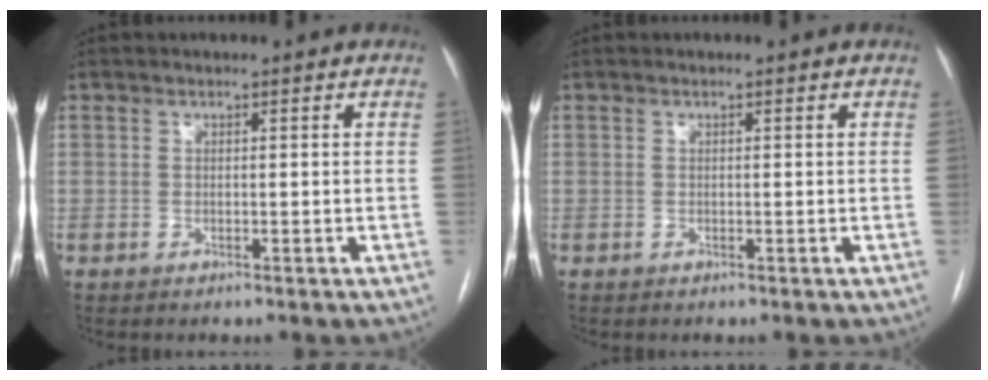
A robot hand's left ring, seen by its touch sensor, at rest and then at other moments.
{"total": 0.0}